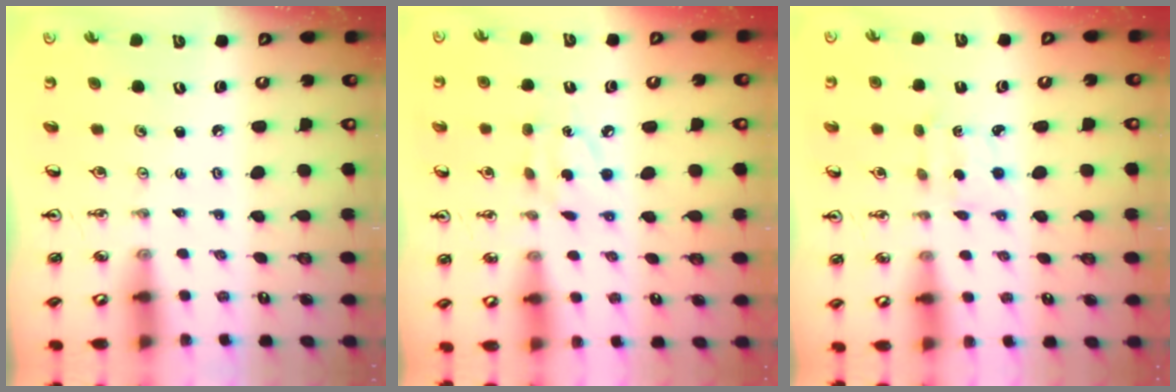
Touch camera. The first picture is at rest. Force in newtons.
{"total": 4.7, "press": 4.7, "slide": 0.1}
{"total": 1.9, "press": 1.8, "slide": 0.6}